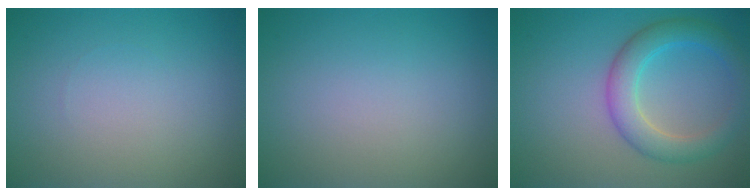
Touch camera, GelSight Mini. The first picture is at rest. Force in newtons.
{"total": 0.0}
{"total": 4.5, "press": 4.4, "slide": 0.3}